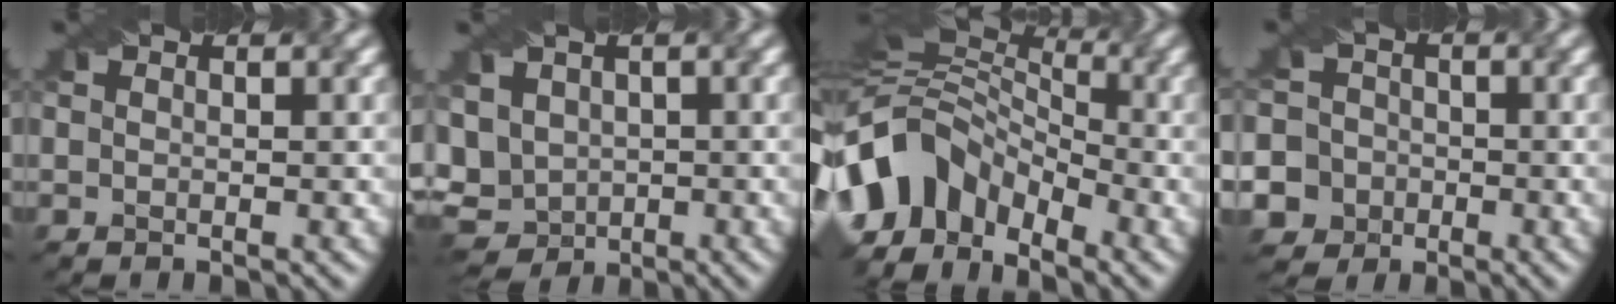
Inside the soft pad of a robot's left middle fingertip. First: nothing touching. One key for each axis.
{"total": 6.3, "fx": 0.3, "fy": 5.2, "fz": 3.6, "tx": -0.081, "ty": 0.015, "tz": 0.000}
{"total": 8.6, "fx": -5.1, "fy": 5.3, "fz": 4.4, "tx": -0.077, "ty": 0.012, "tz": -0.105}
{"total": 9.7, "fx": -3.4, "fy": 8.9, "fz": 2.1, "tx": -0.059, "ty": 0.014, "tz": -0.078}